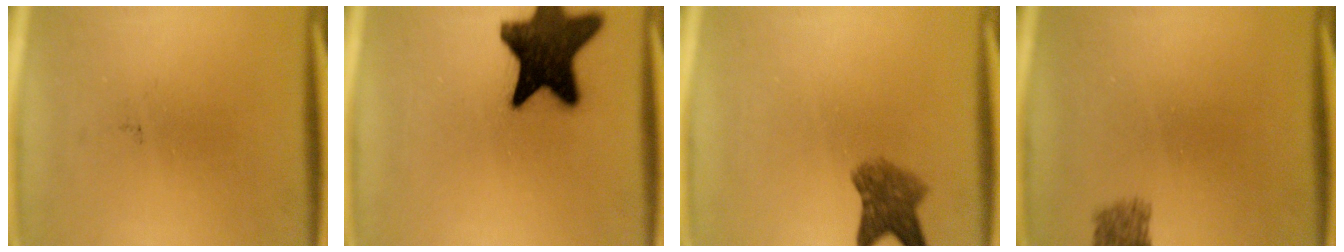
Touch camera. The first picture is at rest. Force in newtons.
{"total": 17.5}
{"total": 5.2}
{"total": 2.5}